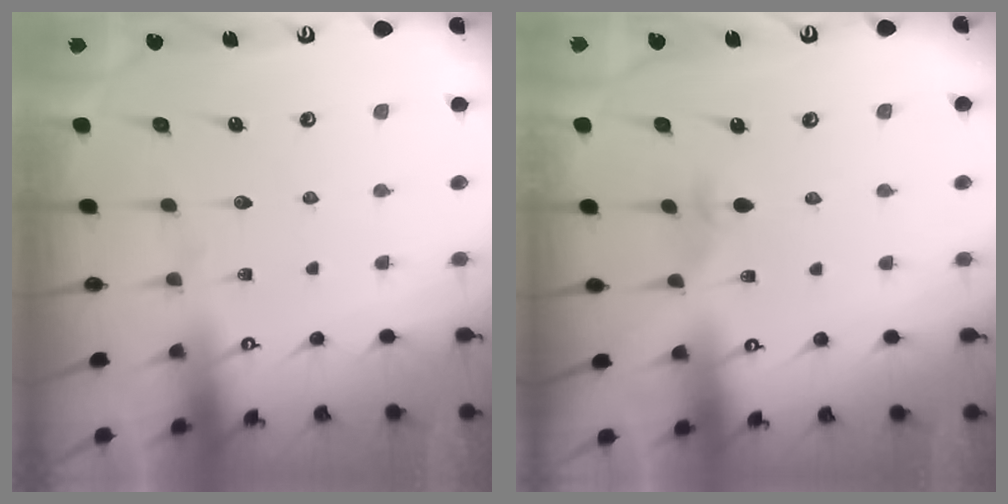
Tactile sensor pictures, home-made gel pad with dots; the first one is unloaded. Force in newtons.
{"total": 3.2, "press": 3.2, "slide": 0.4}